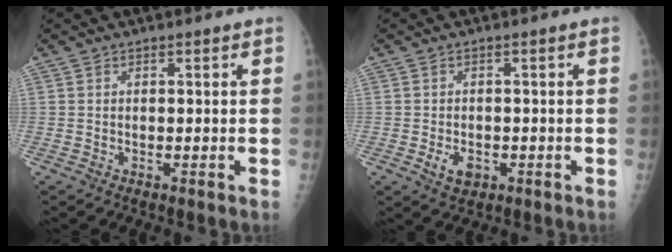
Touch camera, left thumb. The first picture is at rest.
{"total": 3.5, "force": [-1.3, 2.4, 2.2], "torque": [-0.030, 0.003, -0.015]}